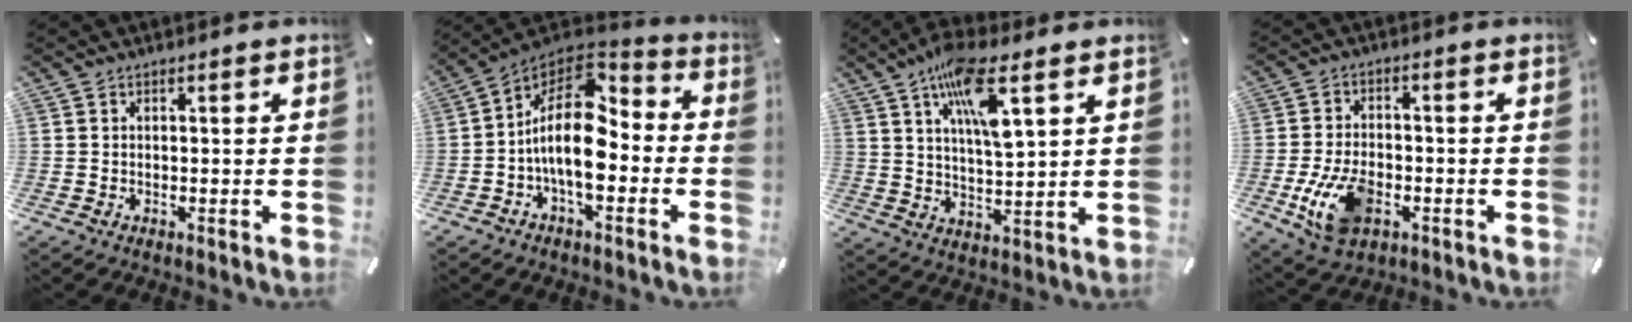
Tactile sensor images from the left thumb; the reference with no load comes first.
{"total": 15.9, "force": [-2.0, 8.9, 13.0], "torque": [-0.255, -0.006, -0.039]}
{"total": 12.4, "force": [6.7, 3.4, 9.9], "torque": [-0.179, -0.016, 0.113]}
{"total": 11.2, "force": [-3.6, 6.9, 8.0], "torque": [-0.166, 0.002, -0.063]}